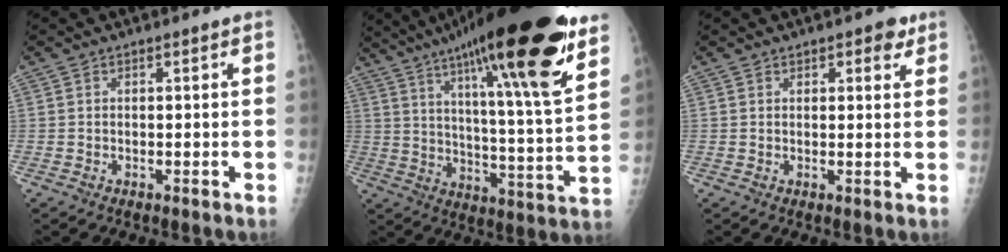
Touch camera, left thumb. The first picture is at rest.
{"total": 29.4, "force": [18.6, 4.4, 22.3], "torque": [-0.334, -0.055, 0.288]}
{"total": 3.5, "force": [2.0, 1.8, 2.1], "torque": [-0.006, -0.006, 0.023]}